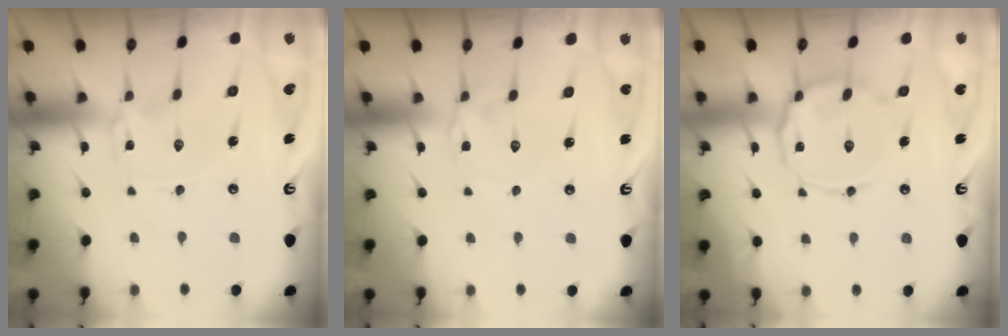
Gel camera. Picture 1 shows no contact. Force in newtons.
{"total": 2.7, "press": 2.6, "slide": 0.4}
{"total": 11.1, "press": 11.1, "slide": 1.0}